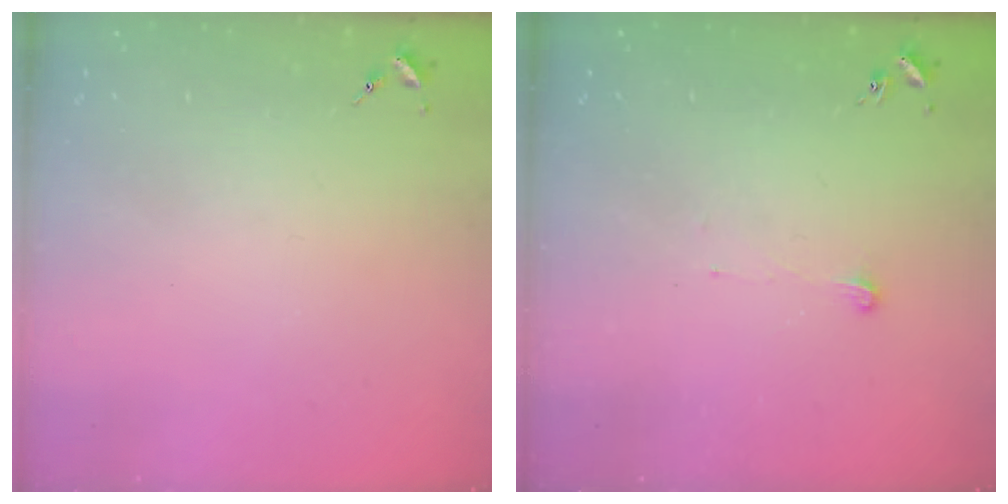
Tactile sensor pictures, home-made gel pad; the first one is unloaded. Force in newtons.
{"total": 3.7, "press": 3.6, "slide": 0.3}